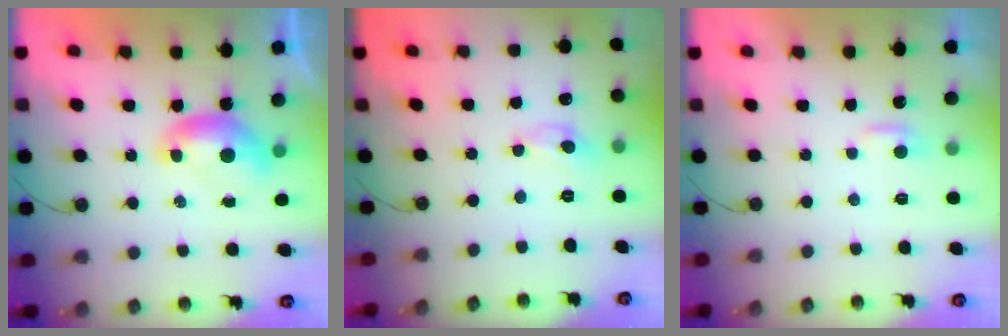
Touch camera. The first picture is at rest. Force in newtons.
{"total": 0.5, "press": 0.5, "slide": 0.3}
{"total": 2.2, "press": 2.1, "slide": 0.4}